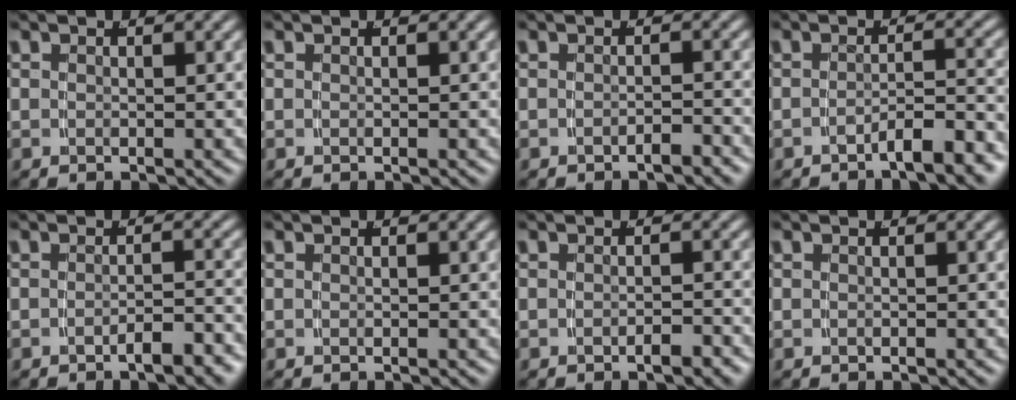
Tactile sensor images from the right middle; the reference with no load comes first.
{"total": 0.0}
{"total": 1.3, "force": [-1.2, -0.2, 0.2], "torque": [0.001, 0.003, -0.023]}
{"total": 3.4, "force": [-2.9, 0.0, 1.8], "torque": [-0.016, 0.002, -0.049]}
{"total": 2.4, "force": [-2.2, 0.0, 1.0], "torque": [-0.008, 0.006, -0.039]}
{"total": 0.0}
{"total": 1.3, "force": [-1.2, 0.0, 0.5], "torque": [-0.004, 0.004, -0.022]}
{"total": 0.0}